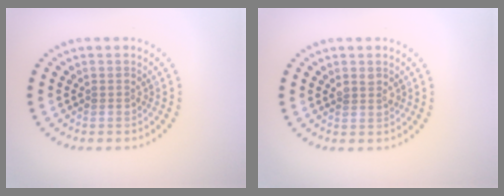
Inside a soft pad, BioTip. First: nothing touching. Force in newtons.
{"total": 1.0, "press": 1.0, "slide": 0.4}